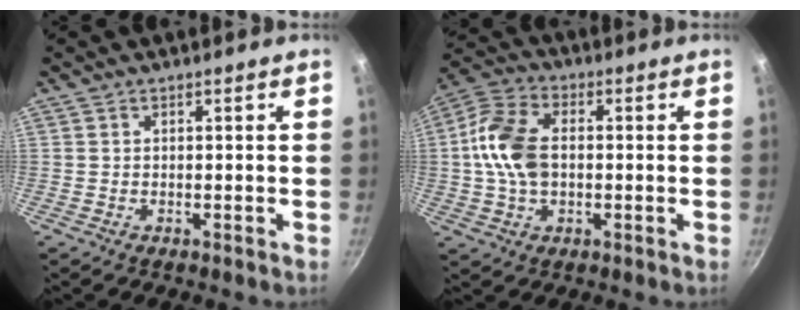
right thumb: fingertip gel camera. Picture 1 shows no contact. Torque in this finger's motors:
{"motor_torque": [-0.43, 0.89, 0.45, 0.74, 0.14]}